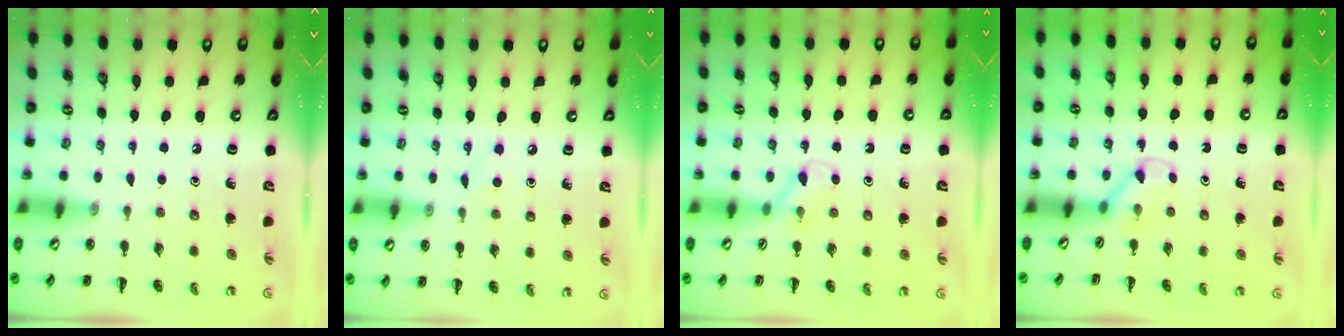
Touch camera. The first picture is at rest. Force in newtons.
{"total": 2.7, "press": 2.6, "slide": 0.9}
{"total": 3.8, "press": 3.5, "slide": 1.4}
{"total": 3.1, "press": 2.9, "slide": 1.2}